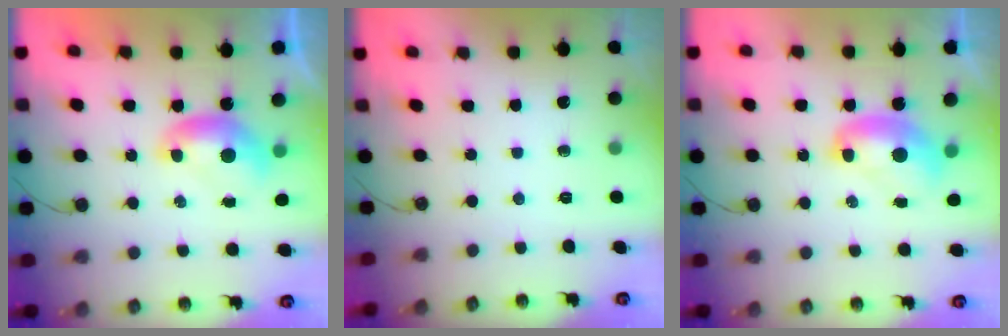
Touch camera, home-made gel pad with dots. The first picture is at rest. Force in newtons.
{"total": 0.0}
{"total": 2.3, "press": 2.3, "slide": 0.2}